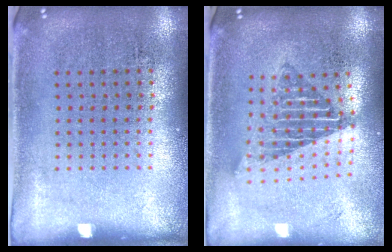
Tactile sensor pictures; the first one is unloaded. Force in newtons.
{"total": 1.6, "press": 1.3, "slide": 0.9}